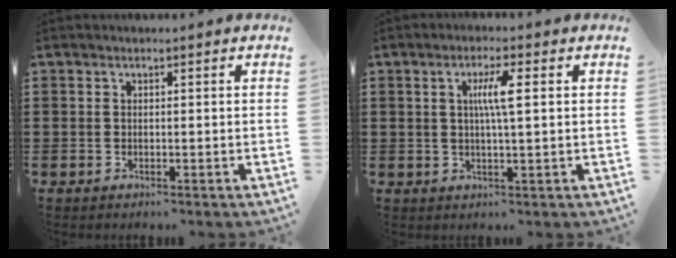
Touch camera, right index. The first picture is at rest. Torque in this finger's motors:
{"motor_torque": [0.84, -0.15, 0.26, 0.12]}